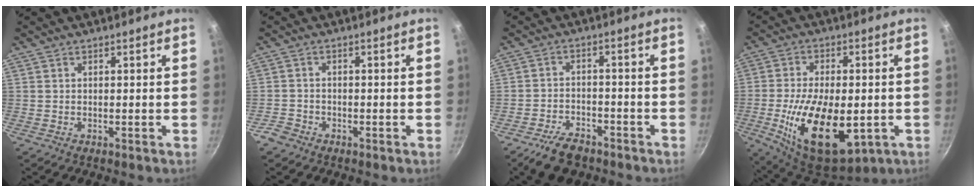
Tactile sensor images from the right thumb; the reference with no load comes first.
{"total": 2.7, "force": [-1.9, 1.8, 0.7], "torque": [-0.015, 0.019, -0.037]}
{"total": 7.7, "force": [-5.6, 3.8, 3.7], "torque": [-0.067, 0.040, -0.096]}
{"total": 21.1, "force": [-4.5, 11.2, 17.4], "torque": [-0.290, -0.001, -0.063]}